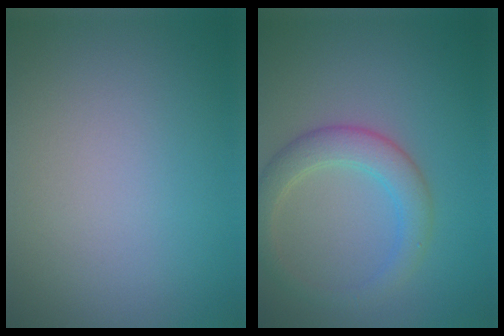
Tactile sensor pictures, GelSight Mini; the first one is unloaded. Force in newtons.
{"total": 3.6, "press": 3.6, "slide": 0.1}